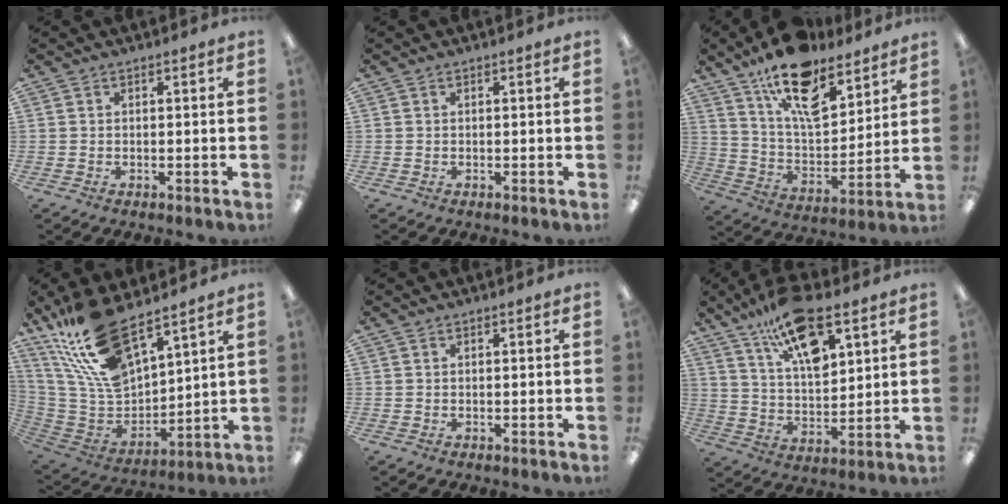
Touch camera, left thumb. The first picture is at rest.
{"total": 0.0}
{"total": 18.1, "force": [12.6, 7.9, 10.4], "torque": [-0.177, -0.070, 0.220]}
{"total": 20.6, "force": [15.0, 7.7, 11.8], "torque": [-0.265, -0.088, 0.268]}
{"total": 0.0}
{"total": 16.1, "force": [10.3, 6.4, 10.6], "torque": [-0.175, -0.045, 0.176]}